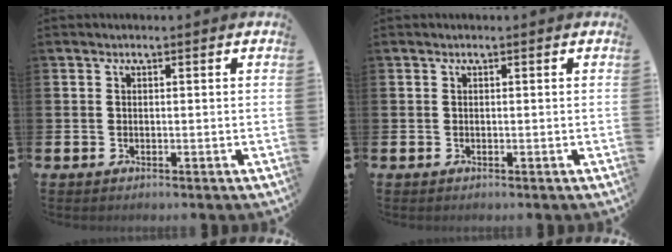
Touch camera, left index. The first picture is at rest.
{"total": 0.0}